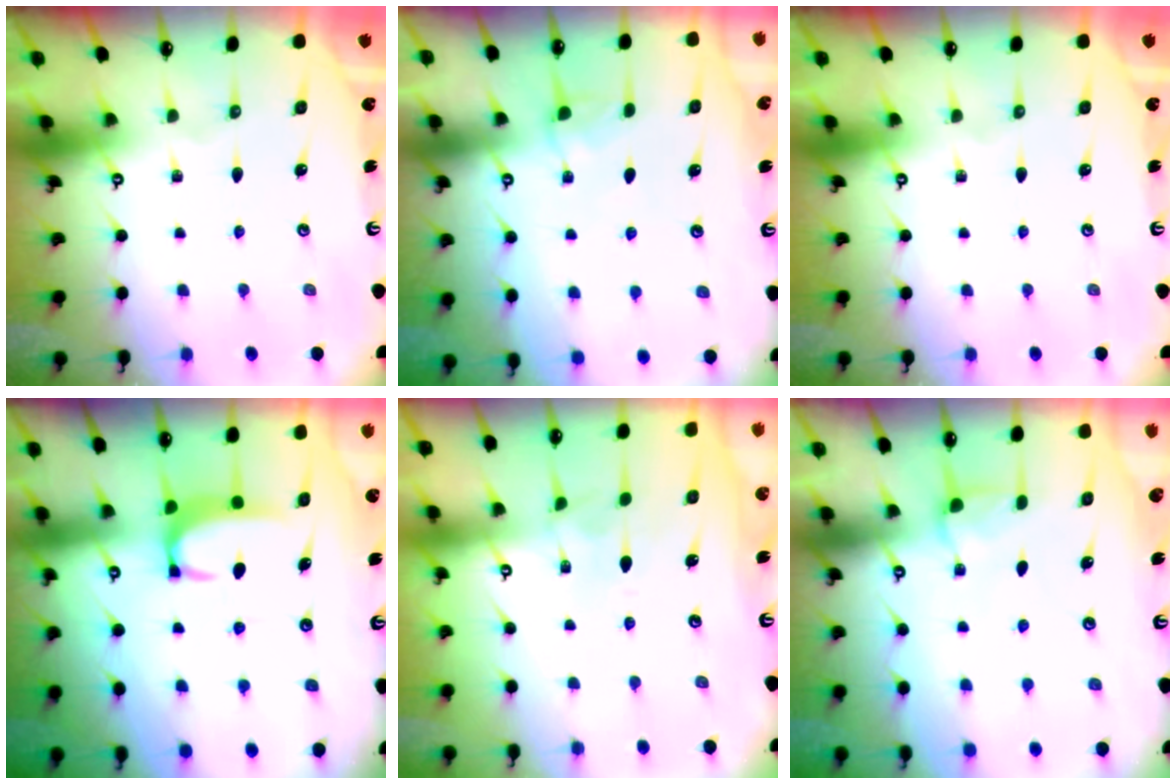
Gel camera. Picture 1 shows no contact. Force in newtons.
{"total": 1.3, "press": 1.2, "slide": 0.5}
{"total": 0.0}
{"total": 2.0, "press": 1.9, "slide": 0.5}
{"total": 2.2, "press": 2.2, "slide": 0.5}
{"total": 1.7, "press": 1.6, "slide": 0.8}